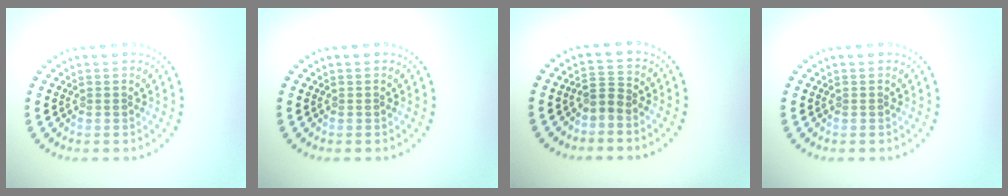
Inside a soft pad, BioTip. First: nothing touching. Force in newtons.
{"total": 0.0}
{"total": 1.7, "press": 1.3, "slide": 1.2}
{"total": 0.0}